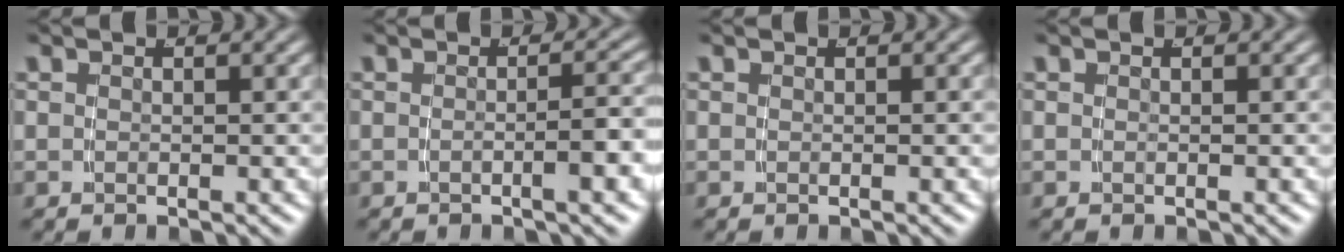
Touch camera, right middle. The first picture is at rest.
{"total": 2.5, "force": [-1.0, 0.0, 2.3], "torque": [-0.027, 0.008, -0.019]}
{"total": 0.0}
{"total": 0.0}